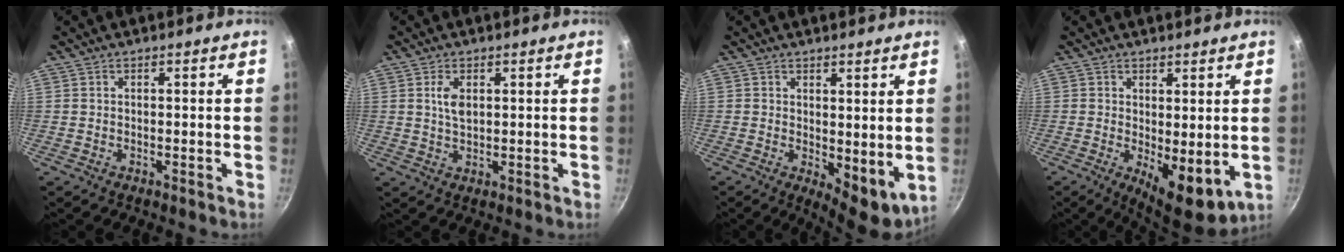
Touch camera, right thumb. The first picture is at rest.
{"total": 3.6, "force": [1.1, 2.0, 2.8], "torque": [-0.048, -0.004, 0.022]}
{"total": 7.0, "force": [1.0, 3.5, 6.0], "torque": [-0.071, -0.021, 0.020]}
{"total": 8.4, "force": [-0.2, 3.7, 7.5], "torque": [-0.089, -0.019, 0.007]}